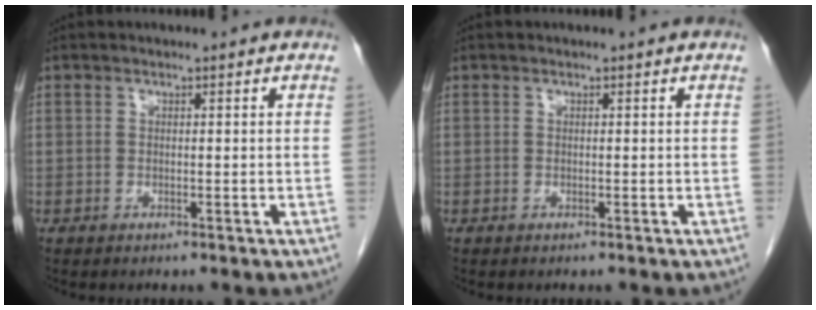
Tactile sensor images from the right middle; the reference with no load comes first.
{"total": 0.0}